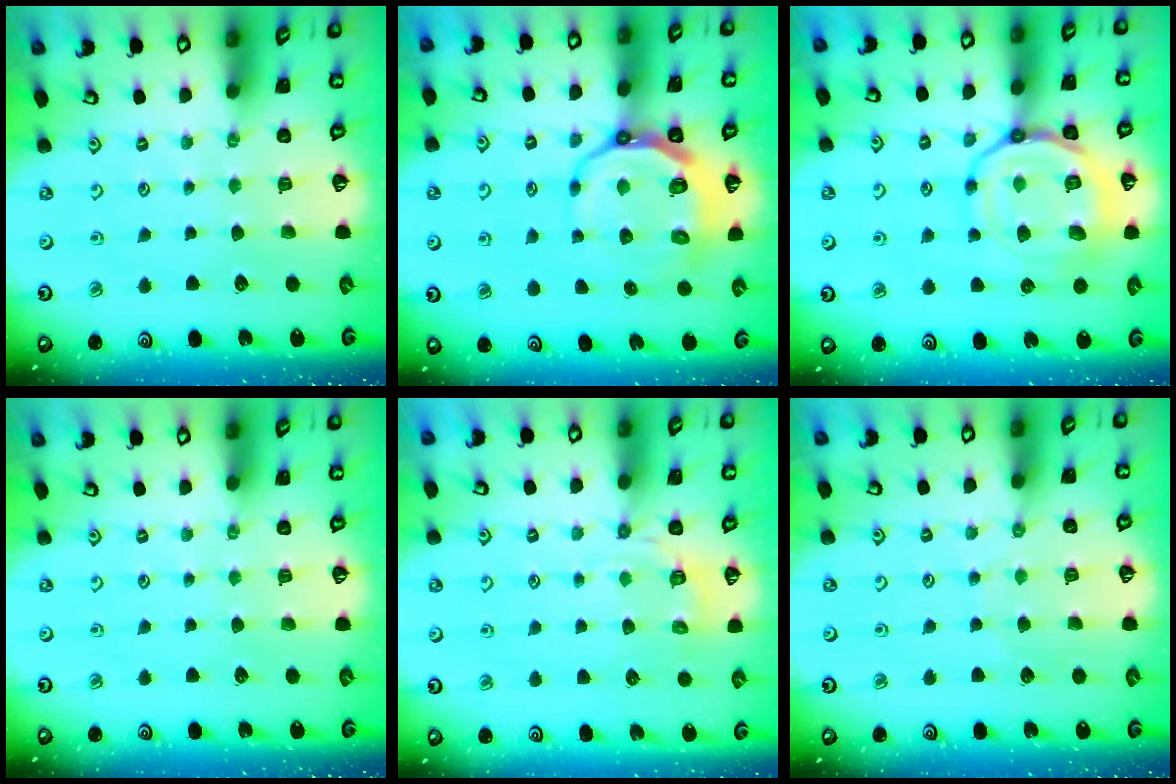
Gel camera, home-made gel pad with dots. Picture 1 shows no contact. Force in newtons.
{"total": 10.1, "press": 9.6, "slide": 3.2}
{"total": 18.1, "press": 18.1, "slide": 1.8}
{"total": 0.0}
{"total": 5.6, "press": 5.3, "slide": 2.0}
{"total": 4.3, "press": 4.3, "slide": 0.5}